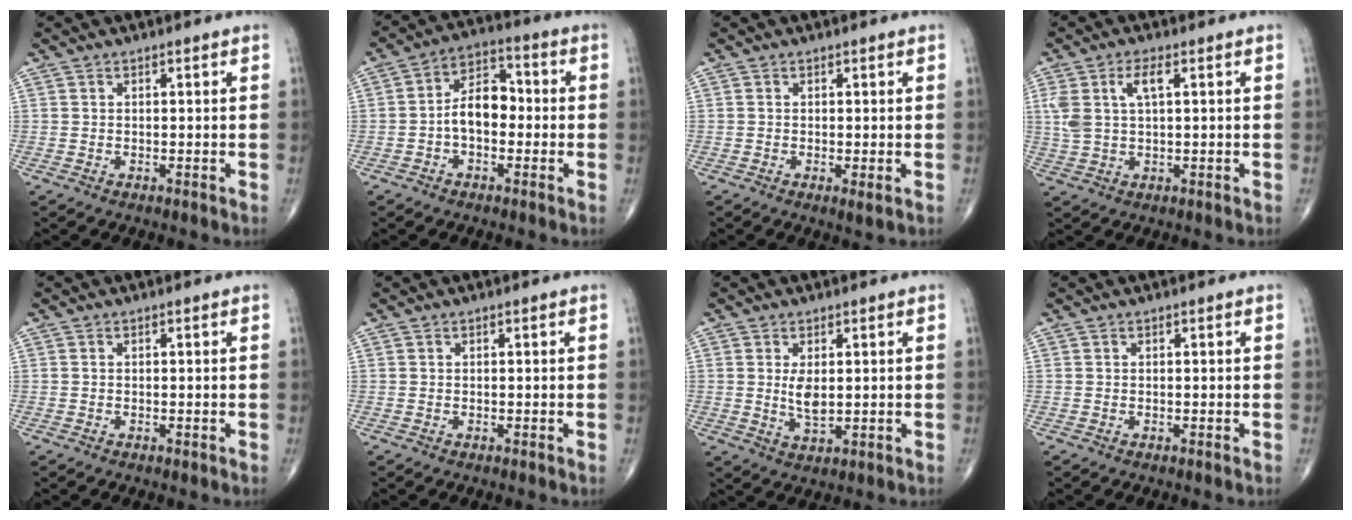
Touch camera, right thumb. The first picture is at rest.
{"total": 8.6, "force": [-1.2, 5.4, 6.6], "torque": [-0.093, 0.034, -0.034]}
{"total": 0.7, "force": [-0.1, 0.2, 0.7], "torque": [-0.014, -0.004, -0.004]}
{"total": 6.5, "force": [2.0, 2.7, 5.5], "torque": [-0.127, 0.010, 0.046]}
{"total": 0.0}
{"total": 0.0}
{"total": 4.2, "force": [0.7, 2.0, 3.7], "torque": [-0.062, -0.013, 0.019]}
{"total": 0.0}